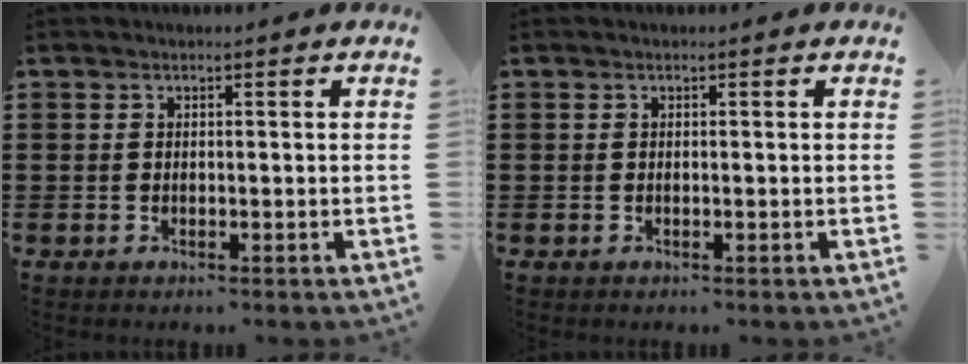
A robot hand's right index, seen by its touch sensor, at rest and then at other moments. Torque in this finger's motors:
{"motor_torque": [0.99, 1.14, 0.00, 0.00]}